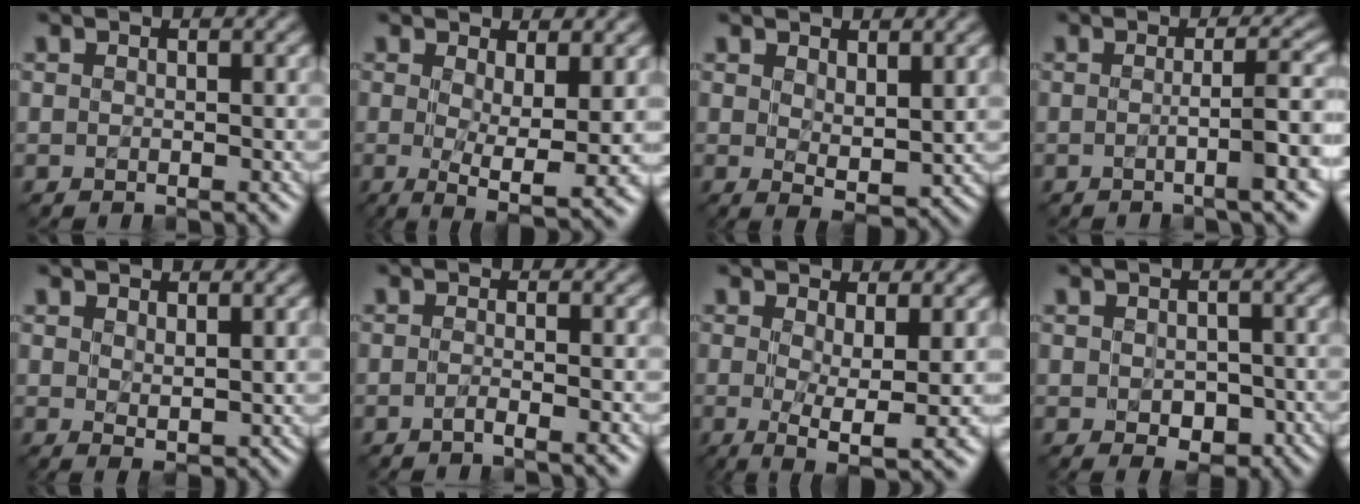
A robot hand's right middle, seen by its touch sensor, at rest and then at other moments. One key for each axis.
{"total": 5.3, "fx": 0.1, "fy": 1.0, "fz": 5.2, "tx": -0.082, "ty": -0.016, "tz": 0.003}
{"total": 2.4, "fx": 1.4, "fy": 0.6, "fz": 1.8, "tx": -0.033, "ty": -0.006, "tz": 0.027}
{"total": 4.2, "fx": -1.0, "fy": 0.5, "fz": 4.0, "tx": -0.058, "ty": 0.010, "tz": -0.029}
{"total": 1.4, "fx": 1.1, "fy": 0.2, "fz": 0.9, "tx": -0.017, "ty": -0.003, "tz": 0.021}
{"total": 1.7, "fx": -0.9, "fy": 0.4, "fz": 1.4, "tx": -0.015, "ty": -0.001, "tz": -0.024}
{"total": 4.7, "fx": 0.0, "fy": 0.7, "fz": 4.7, "tx": -0.073, "ty": -0.013, "tz": -0.001}
{"total": 2.6, "fx": -0.6, "fy": 1.7, "fz": 1.9, "tx": -0.030, "ty": -0.006, "tz": -0.008}